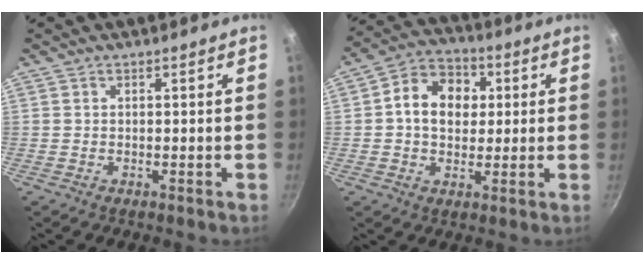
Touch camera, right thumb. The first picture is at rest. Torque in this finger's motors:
{"motor_torque": [-0.25, 0.63, 0.08, 0.13, 0.07]}